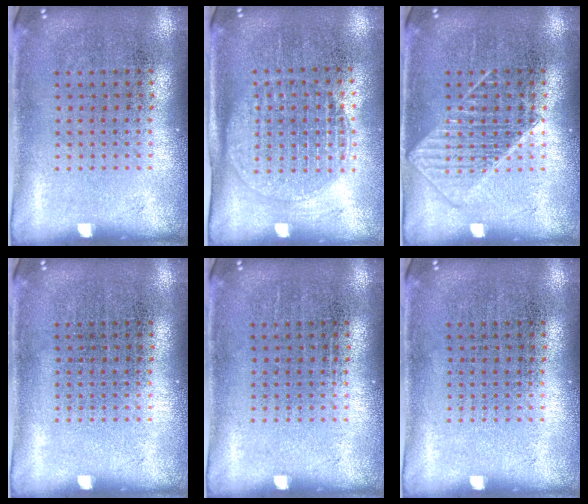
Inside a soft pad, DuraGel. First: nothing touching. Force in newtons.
{"total": 1.5, "press": 1.3, "slide": 0.8}
{"total": 1.8, "press": 1.8, "slide": 0.4}
{"total": 0.0}
{"total": 0.0}
{"total": 0.0}